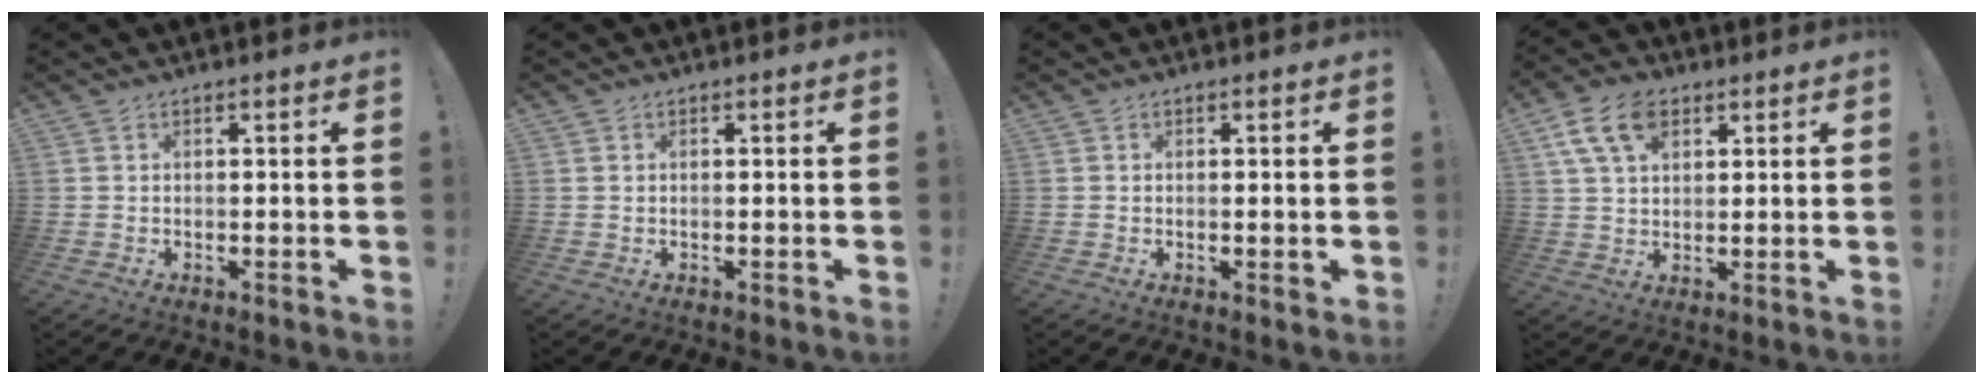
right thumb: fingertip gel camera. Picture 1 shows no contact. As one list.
[{"total": 0.0}, {"total": 1.2, "force": [0.1, 0.2, 1.1], "torque": [-0.013, -0.003, 0.000]}, {"total": 11.0, "force": [5.1, 6.9, 6.9], "torque": [-0.127, -0.004, 0.095]}]